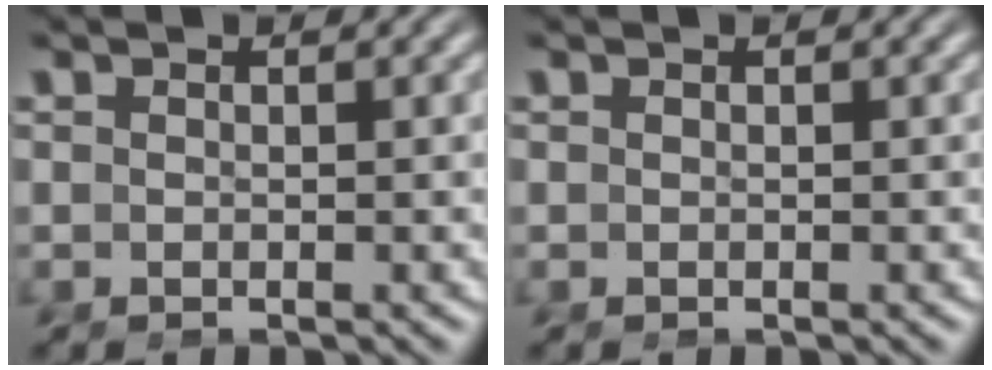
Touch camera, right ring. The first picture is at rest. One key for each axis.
{"total": 0.0}